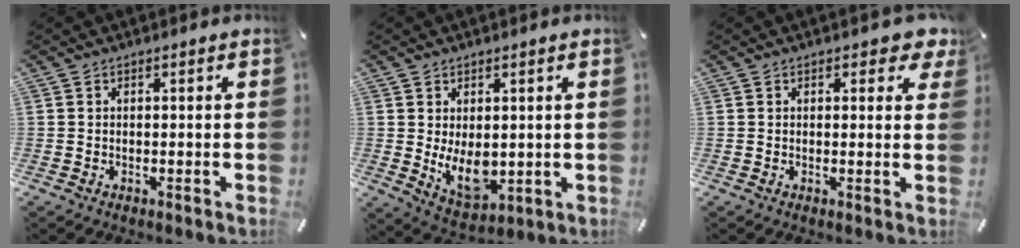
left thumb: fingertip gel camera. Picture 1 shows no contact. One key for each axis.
{"total": 9.0, "fx": 0.2, "fy": 5.4, "fz": 7.1, "tx": -0.121, "ty": -0.019, "tz": 0.008}
{"total": 3.2, "fx": 1.8, "fy": 1.8, "fz": 2.0, "tx": -0.020, "ty": 0.000, "tz": 0.027}